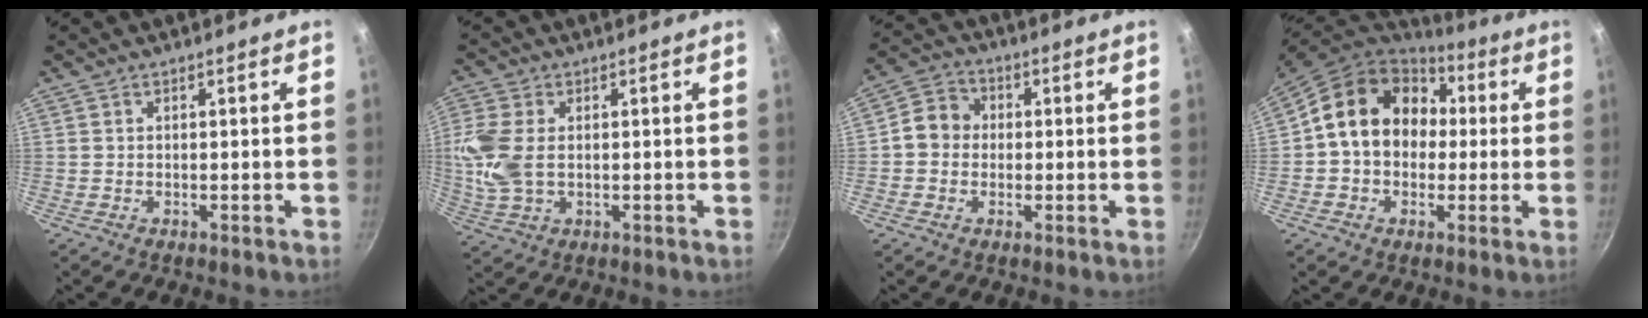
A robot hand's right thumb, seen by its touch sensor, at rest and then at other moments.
{"total": 9.0, "force": [0.5, 5.6, 7.0], "torque": [-0.157, 0.001, 0.011]}
{"total": 6.4, "force": [0.0, 5.7, 2.9], "torque": [-0.022, 0.014, -0.019]}
{"total": 17.4, "force": [2.3, 14.0, 10.1], "torque": [-0.141, 0.041, 0.025]}